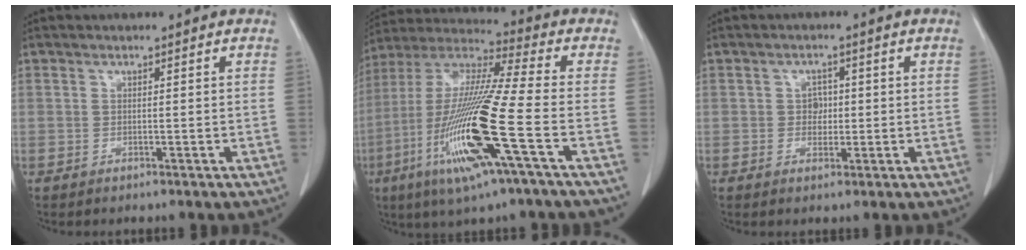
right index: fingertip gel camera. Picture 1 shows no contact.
{"total": 20.2, "force": [-6.7, 0.3, 19.0], "torque": [-0.412, -0.030, -0.136]}
{"total": 2.4, "force": [0.1, 2.0, 1.3], "torque": [-0.014, 0.004, 0.001]}